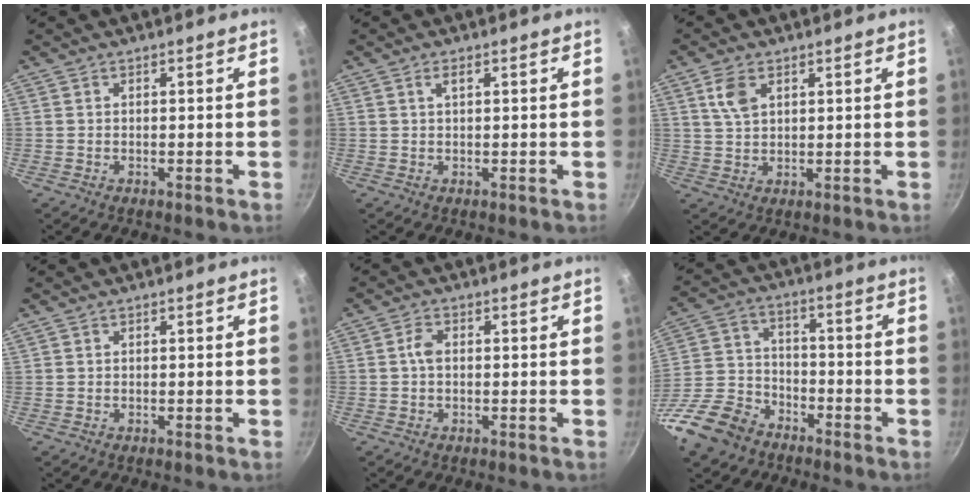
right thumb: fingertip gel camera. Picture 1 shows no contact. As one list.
[{"total": 1.4, "force": [0.5, 0.5, 1.2], "torque": [-0.022, 0.002, 0.008]}, {"total": 5.0, "force": [2.2, 2.9, 3.5], "torque": [-0.063, -0.003, 0.045]}, {"total": 0.0}, {"total": 2.3, "force": [0.0, 1.5, 1.8], "torque": [-0.033, 0.007, -0.003]}, {"total": 14.3, "force": [-9.7, 8.8, 5.8], "torque": [-0.110, 0.059, -0.198]}]